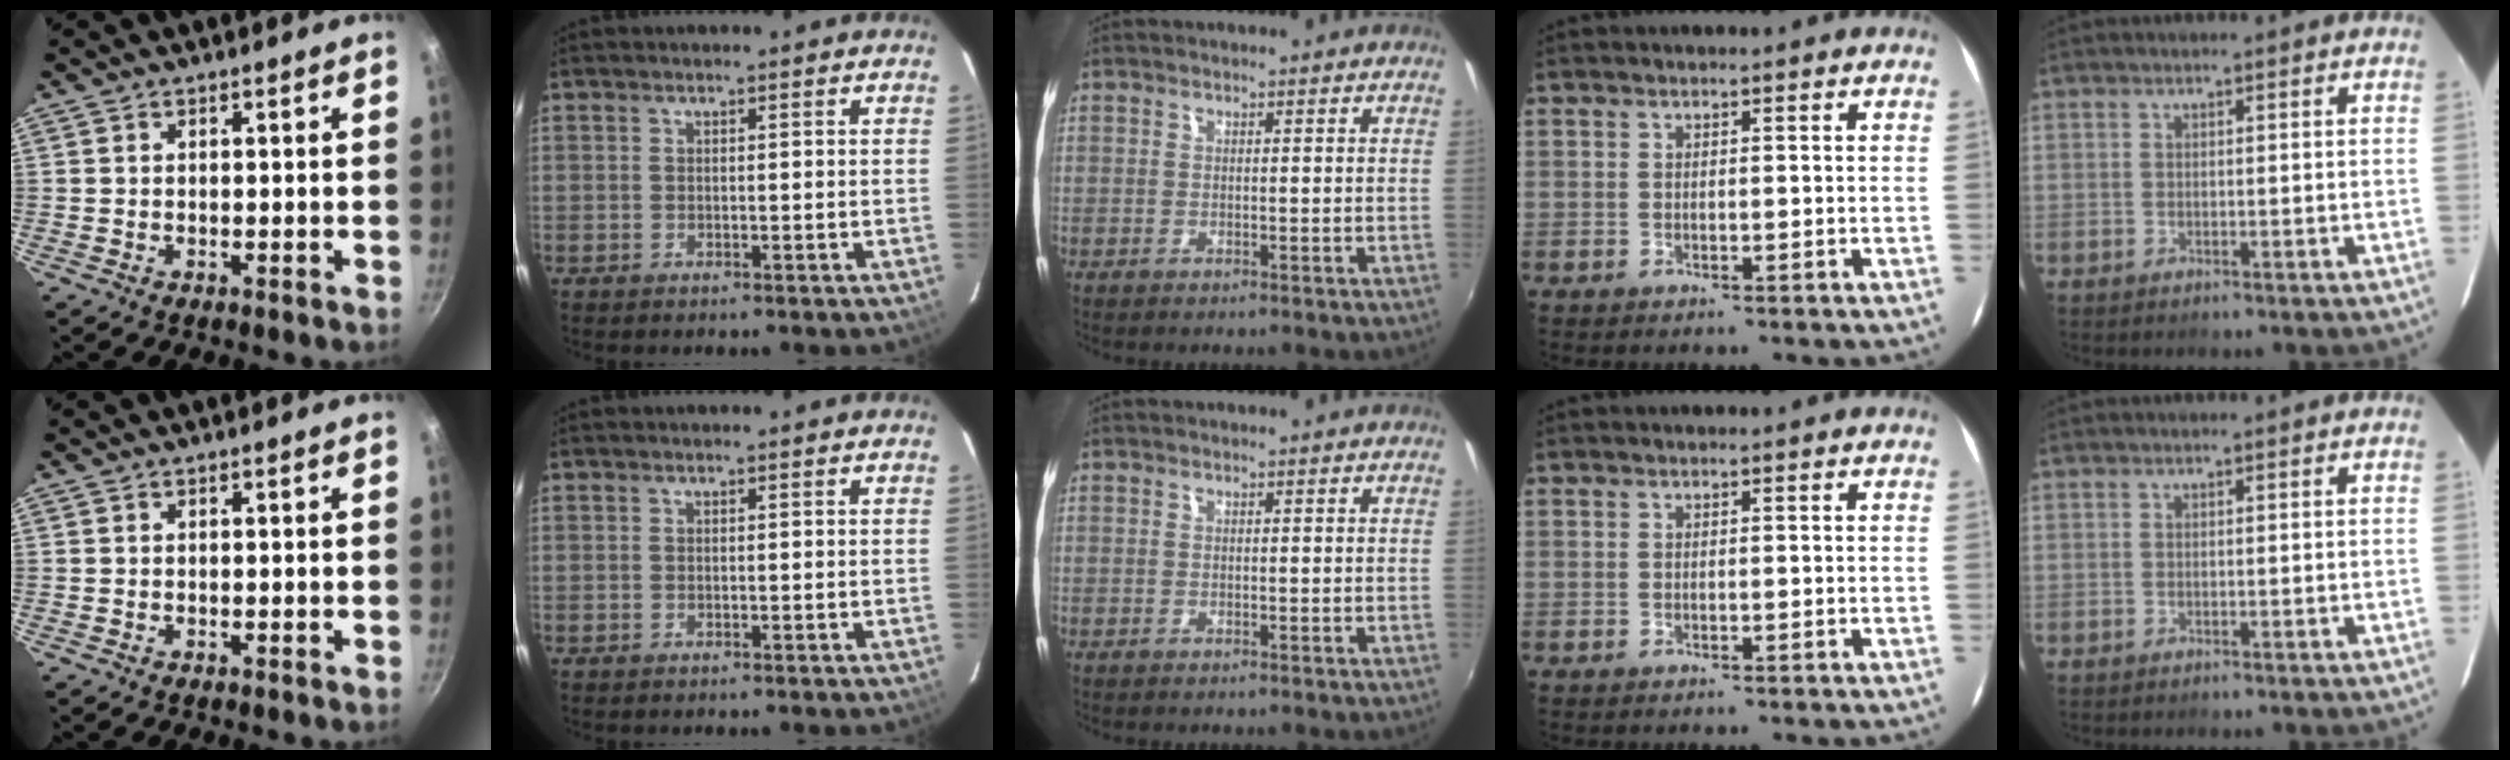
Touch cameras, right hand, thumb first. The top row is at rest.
{}